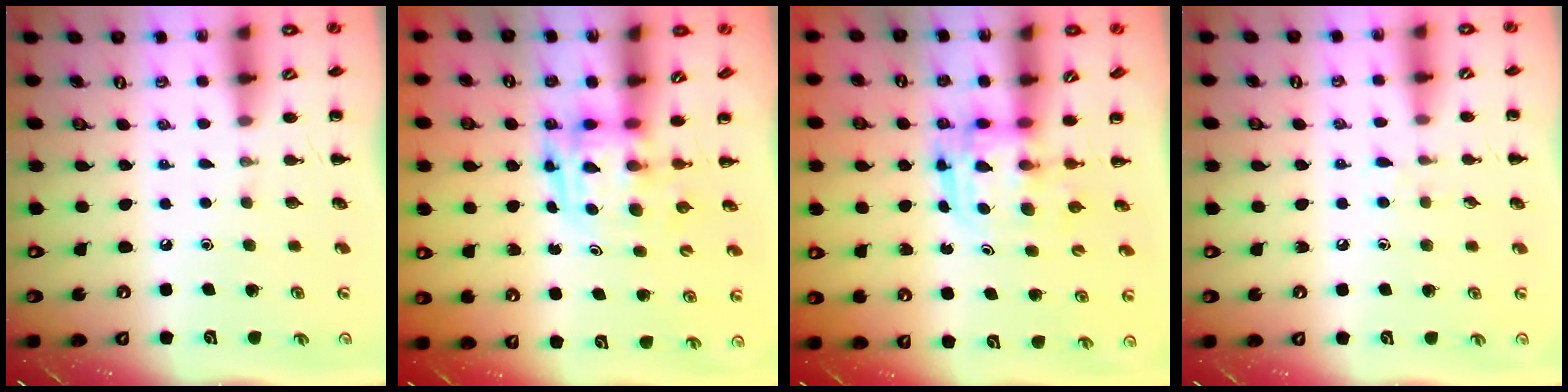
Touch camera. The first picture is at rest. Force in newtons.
{"total": 3.8, "press": 3.7, "slide": 0.7}
{"total": 3.0, "press": 3.0, "slide": 0.3}
{"total": 4.7, "press": 4.2, "slide": 2.0}